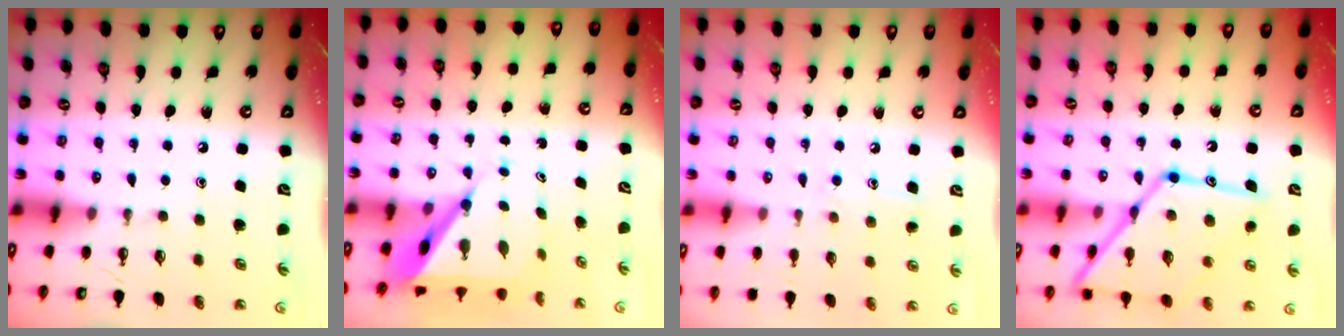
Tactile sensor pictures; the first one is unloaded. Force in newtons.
{"total": 8.4, "press": 8.3, "slide": 0.9}
{"total": 6.6, "press": 6.6, "slide": 0.4}
{"total": 18.7, "press": 18.6, "slide": 1.5}